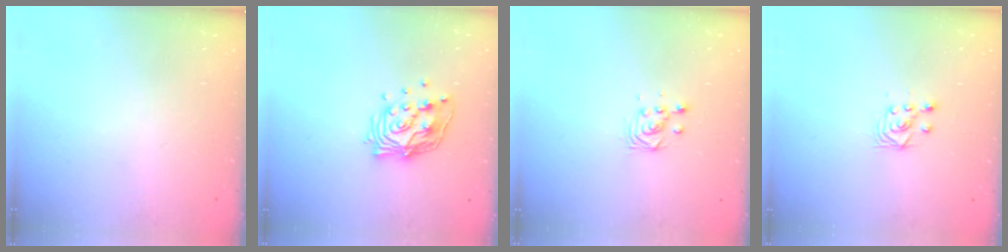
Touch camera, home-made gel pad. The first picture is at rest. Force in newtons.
{"total": 13.1, "press": 13.1, "slide": 1.2}
{"total": 3.7, "press": 3.7, "slide": 0.3}
{"total": 3.5, "press": 3.2, "slide": 1.3}